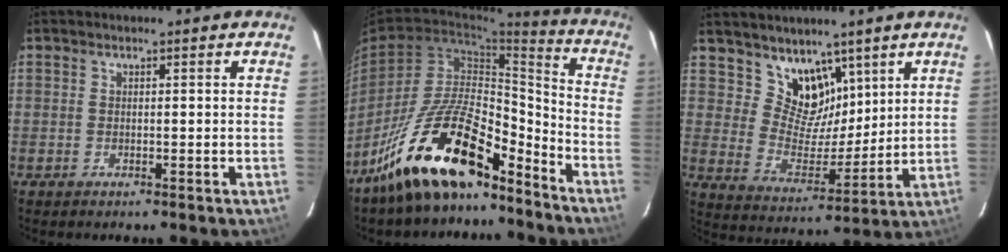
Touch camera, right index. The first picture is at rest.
{"total": 19.1, "force": [-14.4, 6.0, 11.1], "torque": [-0.204, 0.011, -0.250]}
{"total": 10.2, "force": [7.0, 6.5, 3.5], "torque": [-0.055, -0.008, 0.138]}